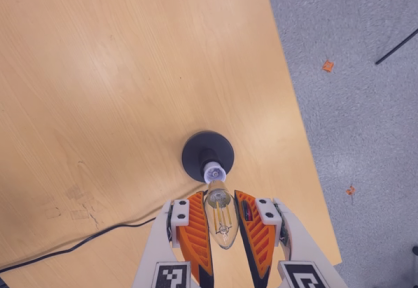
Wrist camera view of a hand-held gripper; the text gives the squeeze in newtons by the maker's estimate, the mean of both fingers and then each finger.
{"total": 11.7, "left": 12.1, "right": 11.4}